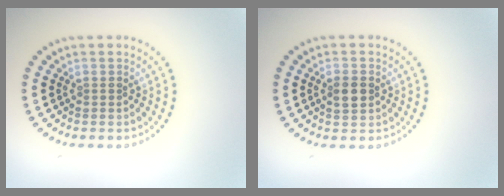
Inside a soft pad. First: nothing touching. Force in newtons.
{"total": 2.0, "press": 2.0, "slide": 0.2}